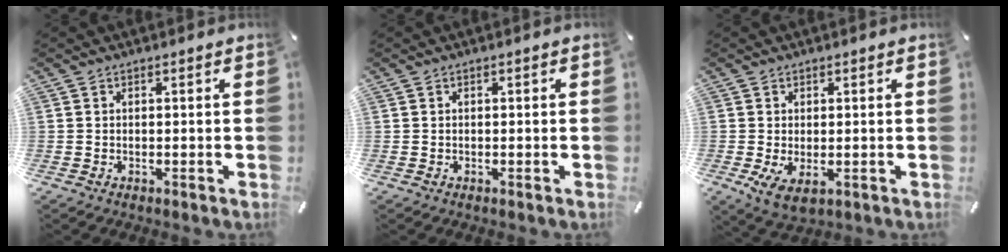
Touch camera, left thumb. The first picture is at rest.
{"total": 0.0}
{"total": 4.2, "force": [0.0, 2.7, 3.3], "torque": [-0.070, -0.004, -0.001]}